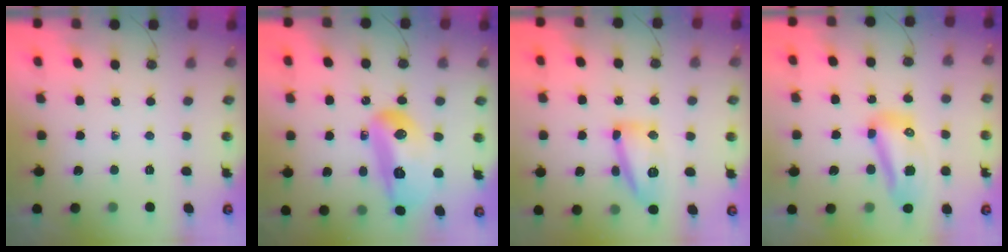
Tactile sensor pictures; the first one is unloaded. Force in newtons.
{"total": 17.7, "press": 17.0, "slide": 4.6}
{"total": 14.4, "press": 14.3, "slide": 1.2}
{"total": 11.7, "press": 11.5, "slide": 2.0}